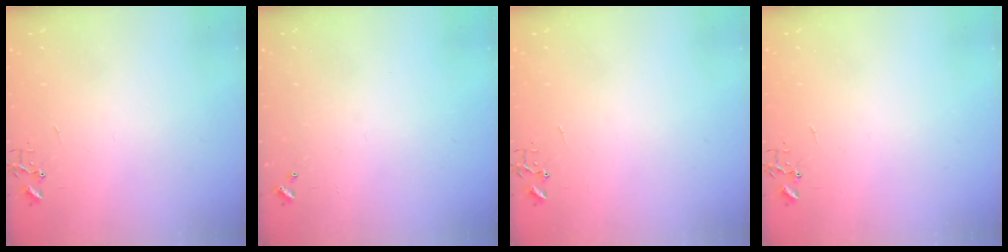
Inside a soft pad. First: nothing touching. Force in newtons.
{"total": 0.0}
{"total": 0.0}
{"total": 0.0}